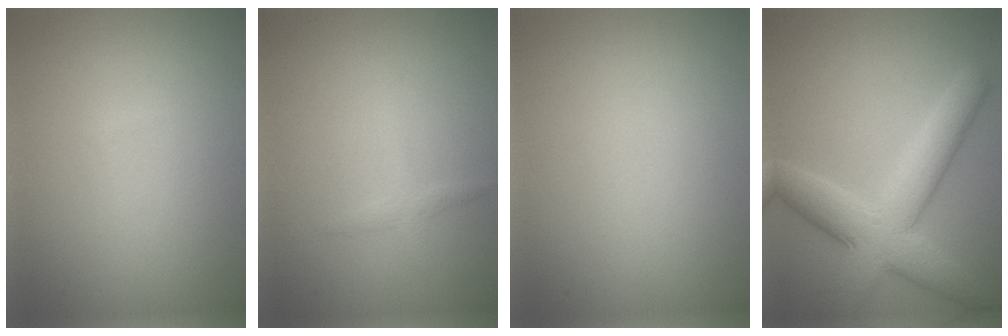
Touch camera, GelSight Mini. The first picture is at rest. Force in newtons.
{"total": 1.3, "press": 1.3, "slide": 0.1}
{"total": 0.0}
{"total": 7.3, "press": 7.3, "slide": 0.4}